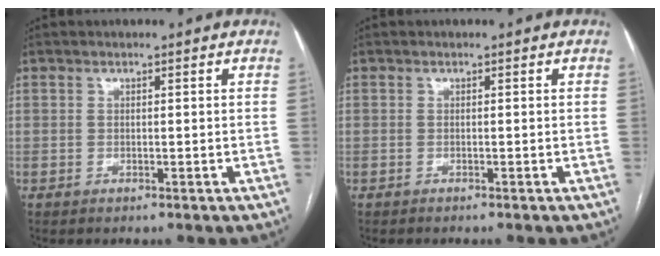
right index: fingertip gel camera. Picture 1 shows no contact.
{"total": 1.1, "force": [-1.1, 0.1, 0.3], "torque": [-0.002, -0.001, -0.016]}